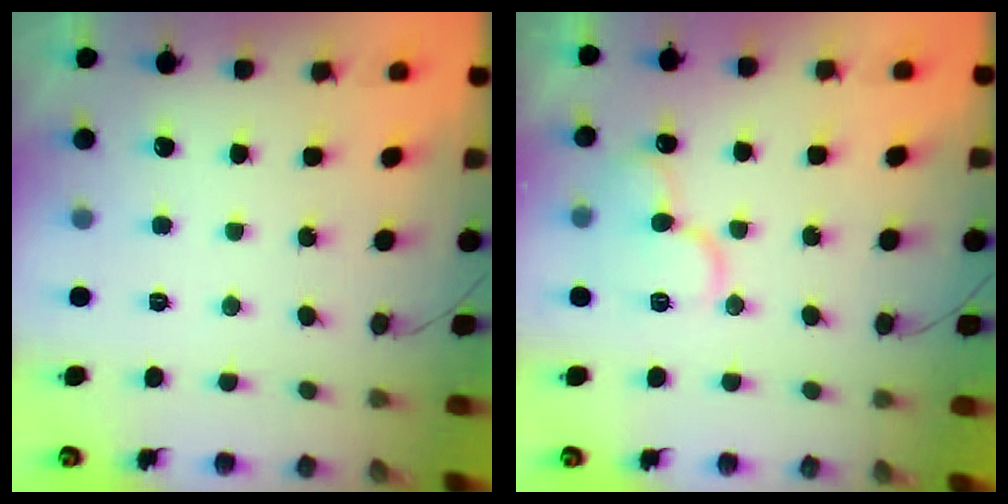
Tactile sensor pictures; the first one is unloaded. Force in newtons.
{"total": 12.9, "press": 12.8, "slide": 1.7}